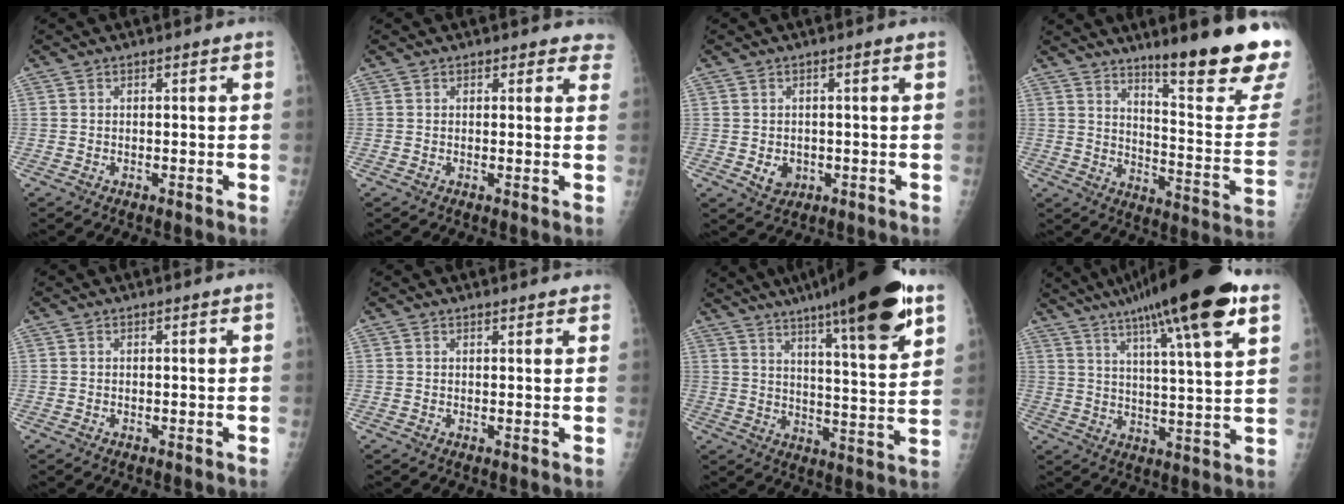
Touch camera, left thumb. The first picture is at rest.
{"total": 3.9, "force": [3.3, 1.9, 0.3], "torque": [0.039, -0.013, 0.018]}
{"total": 3.1, "force": [-0.5, 2.5, 1.6], "torque": [-0.015, -0.001, 0.003]}
{"total": 21.6, "force": [15.6, 2.4, 14.8], "torque": [-0.177, -0.121, 0.223]}
{"total": 0.0}
{"total": 1.9, "force": [1.7, 0.5, 0.7], "torque": [0.002, -0.001, 0.019]}
{"total": 22.9, "force": [14.5, 3.4, 17.3], "torque": [-0.247, -0.047, 0.214]}
{"total": 21.5, "force": [12.8, 2.7, 17.0], "torque": [-0.264, -0.021, 0.197]}